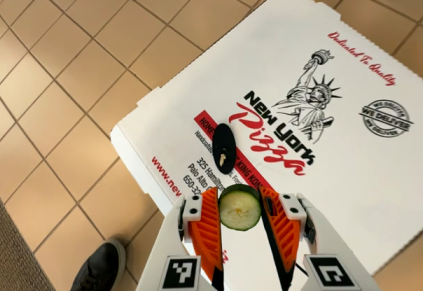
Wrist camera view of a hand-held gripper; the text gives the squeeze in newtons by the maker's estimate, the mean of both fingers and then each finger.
{"total": 7.2, "left": 7.3, "right": 7.2}